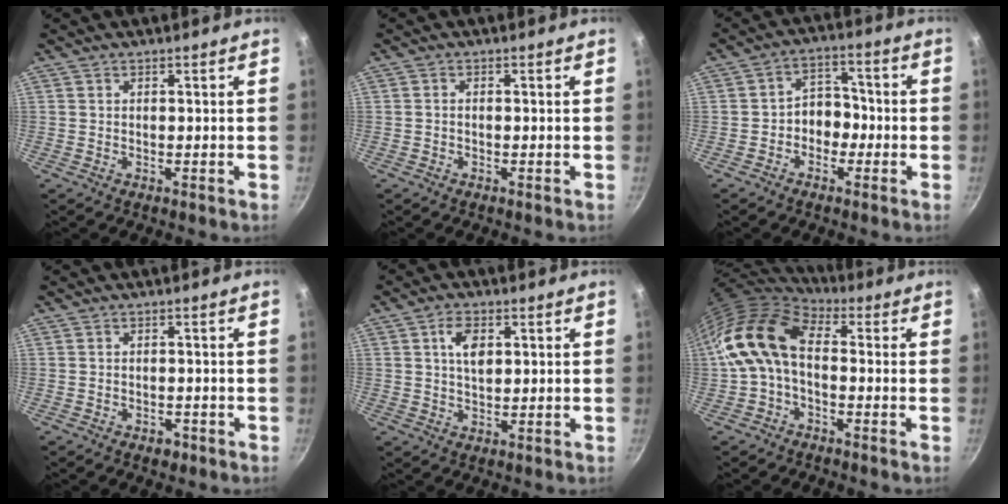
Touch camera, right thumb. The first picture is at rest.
{"total": 0.5, "force": [-0.2, 0.3, 0.3], "torque": [-0.004, 0.001, -0.008]}
{"total": 6.4, "force": [-1.6, 5.0, 3.7], "torque": [-0.024, 0.031, -0.040]}
{"total": 1.9, "force": [-1.2, 1.2, 0.9], "torque": [-0.011, 0.005, -0.015]}
{"total": 4.9, "force": [1.4, 2.8, 3.8], "torque": [-0.059, -0.002, 0.025]}
{"total": 14.4, "force": [0.0, 8.6, 11.5], "torque": [-0.228, 0.042, -0.013]}